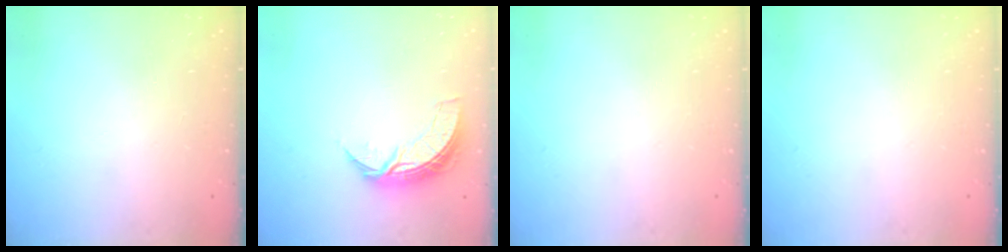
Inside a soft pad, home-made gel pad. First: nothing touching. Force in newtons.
{"total": 7.3, "press": 7.3, "slide": 0.5}
{"total": 0.0}
{"total": 0.0}